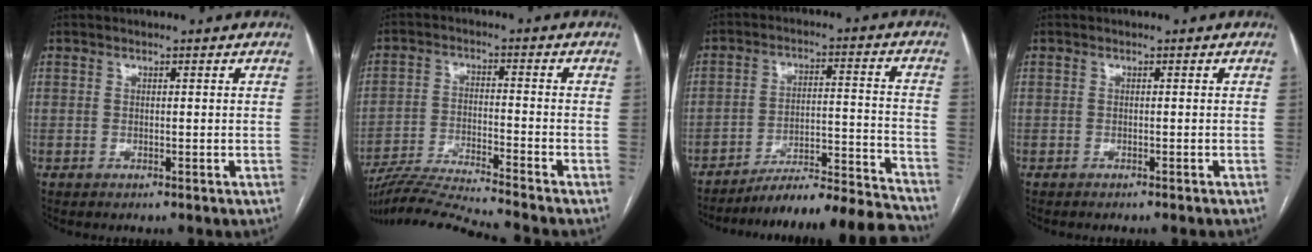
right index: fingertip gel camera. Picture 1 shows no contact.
{"total": 13.2, "force": [-12.2, -2.3, 4.4], "torque": [-0.067, -0.016, -0.211]}
{"total": 19.3, "force": [-18.6, -0.5, 5.2], "torque": [-0.054, 0.014, -0.268]}
{"total": 2.1, "force": [-1.9, 0.0, 0.8], "torque": [-0.013, -0.001, -0.022]}